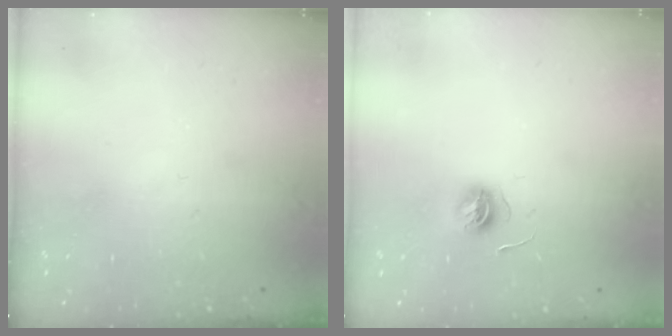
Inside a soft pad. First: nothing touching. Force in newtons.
{"total": 5.6, "press": 5.6, "slide": 0.6}